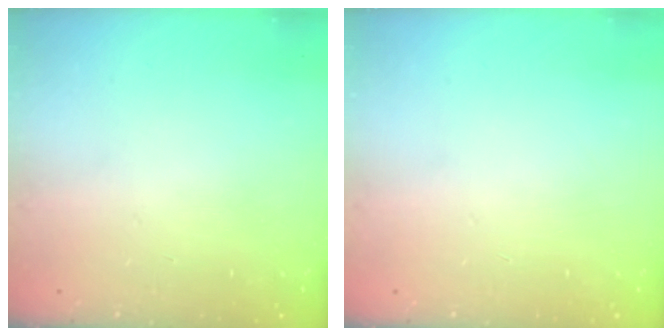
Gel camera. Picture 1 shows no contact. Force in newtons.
{"total": 0.0}